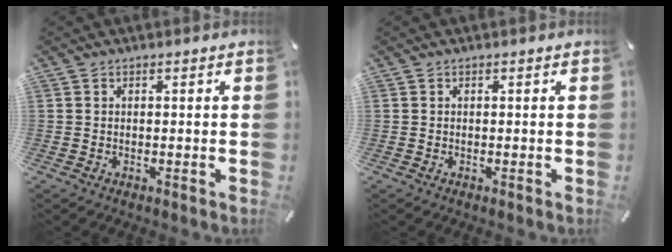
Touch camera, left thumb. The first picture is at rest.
{"total": 0.0}